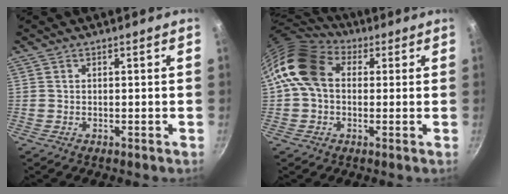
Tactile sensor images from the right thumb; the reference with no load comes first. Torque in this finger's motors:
{"motor_torque": [0.16, 0.96, 0.29, -0.24, 0.36]}